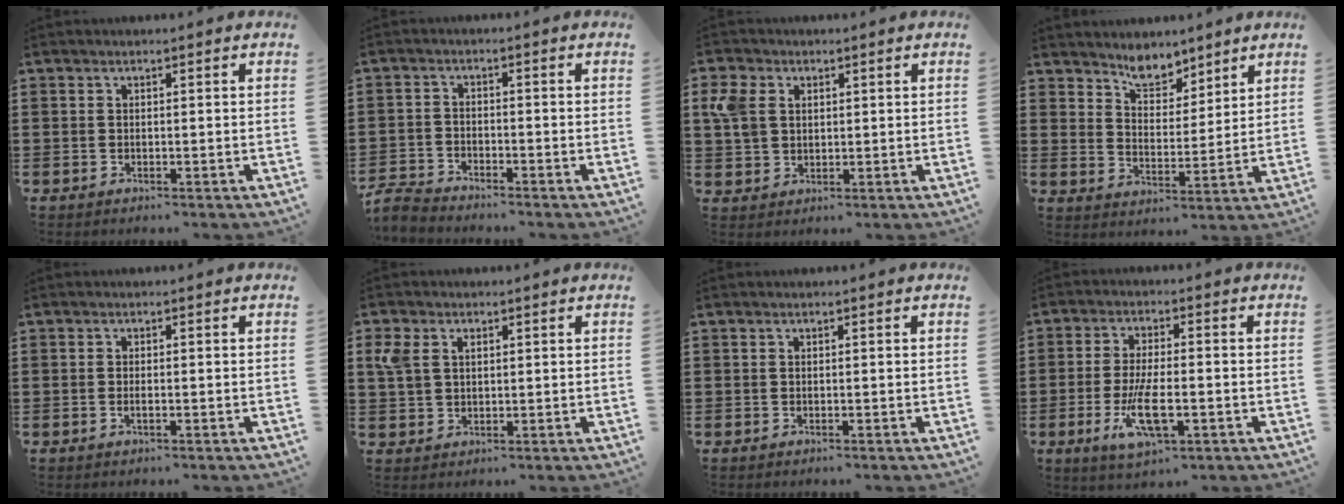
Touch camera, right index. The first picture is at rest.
{"total": 3.1, "force": [-3.0, 0.3, 0.2], "torque": [-0.016, 0.000, -0.065]}
{"total": 5.0, "force": [1.9, 3.8, 2.6], "torque": [-0.081, 0.010, 0.032]}
{"total": 5.9, "force": [5.1, 2.4, 1.5], "torque": [-0.043, -0.014, 0.094]}
{"total": 0.7, "force": [-0.4, 0.1, 0.6], "torque": [-0.012, -0.004, -0.006]}
{"total": 3.3, "force": [1.4, 2.4, 1.7], "torque": [-0.043, 0.009, 0.026]}
{"total": 0.0}
{"total": 8.2, "force": [-2.5, 2.6, 7.4], "torque": [-0.158, -0.018, -0.046]}